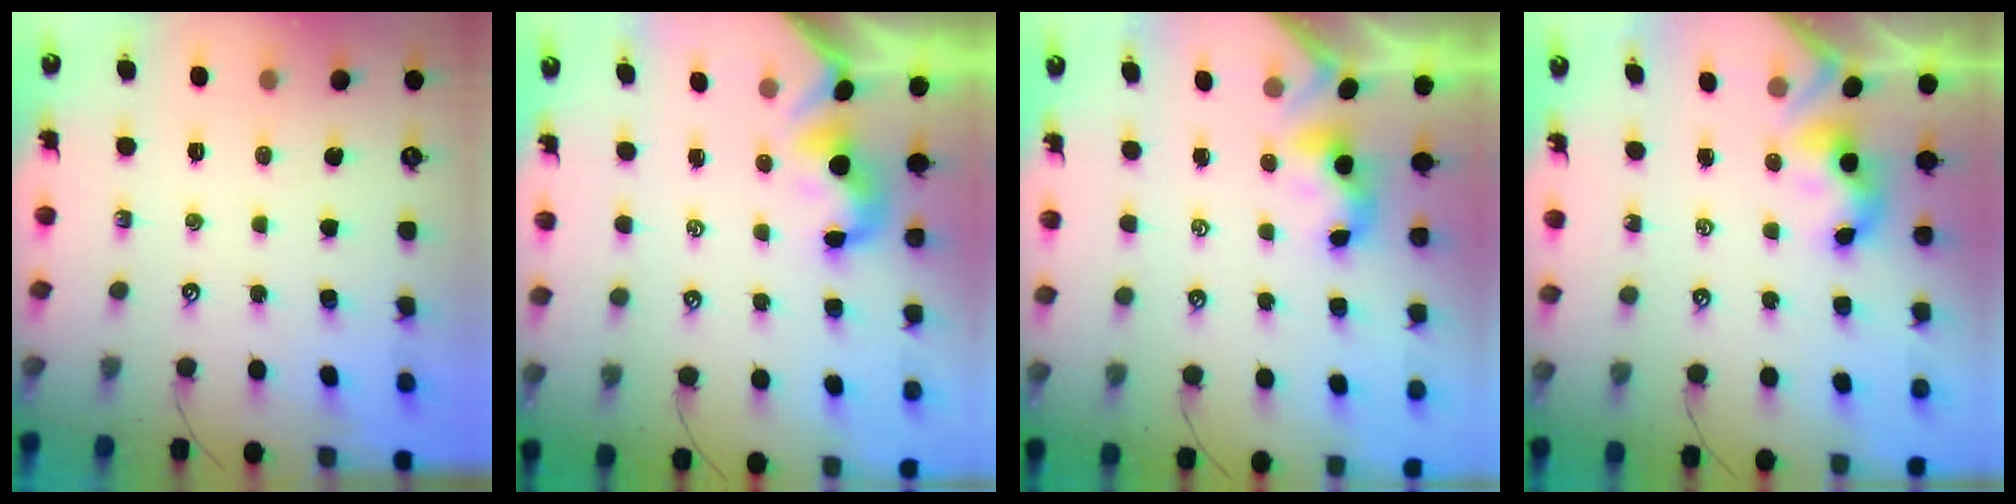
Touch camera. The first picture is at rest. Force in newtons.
{"total": 1.2, "press": 1.1, "slide": 0.2}
{"total": 0.6, "press": 0.5, "slide": 0.4}
{"total": 3.6, "press": 3.6, "slide": 0.4}